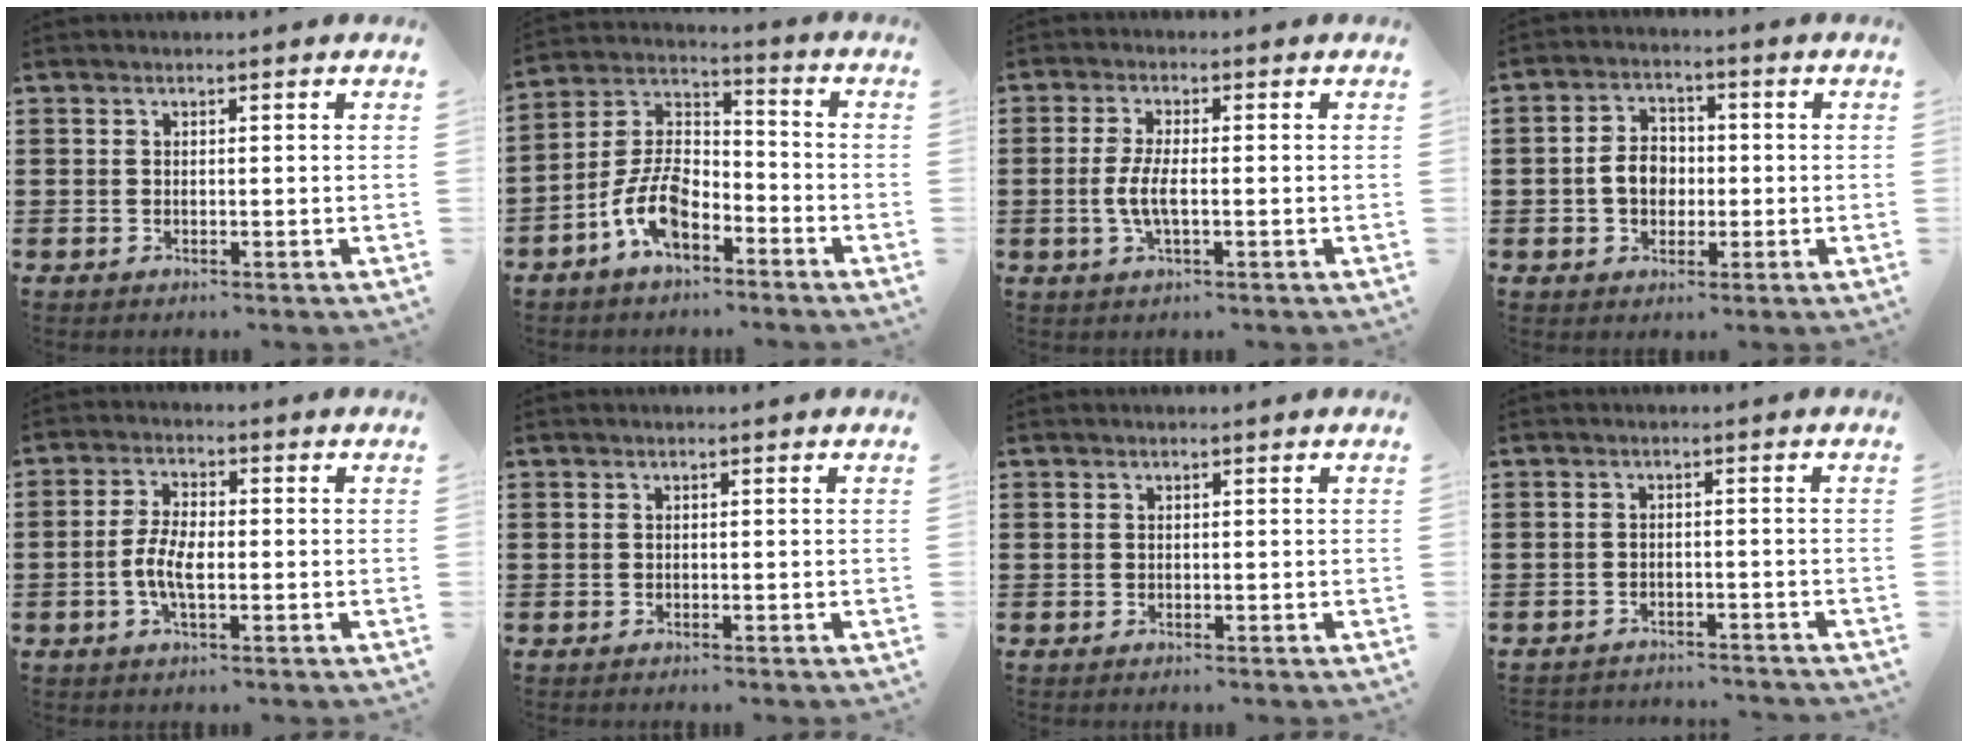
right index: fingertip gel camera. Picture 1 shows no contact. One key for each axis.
{"total": 9.5, "fx": -5.3, "fy": 4.9, "fz": 6.1, "tx": -0.152, "ty": 0.003, "tz": -0.107}
{"total": 4.5, "fx": -0.9, "fy": 1.3, "fz": 4.2, "tx": -0.102, "ty": -0.006, "tz": -0.026}
{"total": 5.1, "fx": -0.6, "fy": 3.8, "fz": 3.3, "tx": -0.068, "ty": 0.013, "tz": -0.014}
{"total": 5.2, "fx": -1.3, "fy": 2.1, "fz": 4.6, "tx": -0.113, "ty": -0.006, "tz": -0.033}
{"total": 0.0}
{"total": 0.0}
{"total": 2.2, "fx": -2.2, "fy": 0.2, "fz": 0.0, "tx": -0.006, "ty": 0.000, "tz": -0.048}